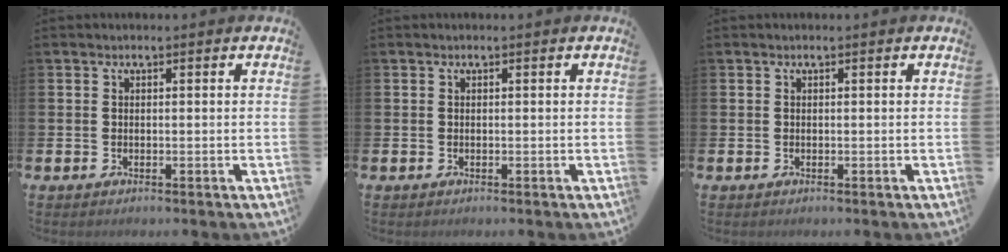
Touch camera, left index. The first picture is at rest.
{"total": 0.0}
{"total": 0.0}